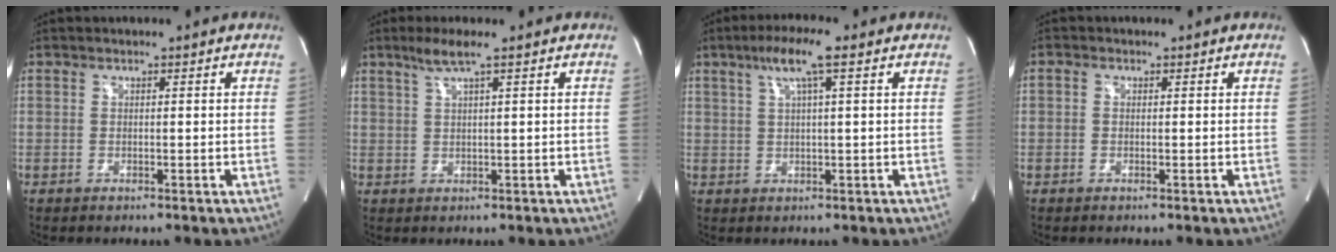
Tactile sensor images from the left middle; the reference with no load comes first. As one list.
[{"total": 3.6, "force": [2.3, -0.4, 2.7], "torque": [-0.064, 0.006, 0.049]}, {"total": 6.1, "force": [3.0, 0.0, 5.3], "torque": [-0.103, 0.015, 0.054]}, {"total": 0.6, "force": [0.0, 0.5, 0.3], "torque": [-0.007, 0.001, -0.004]}]